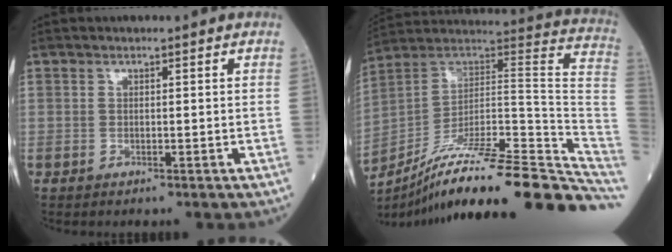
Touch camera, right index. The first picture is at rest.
{"total": 30.1, "force": [-22.7, 2.2, 19.7], "torque": [-0.189, 0.017, -0.345]}